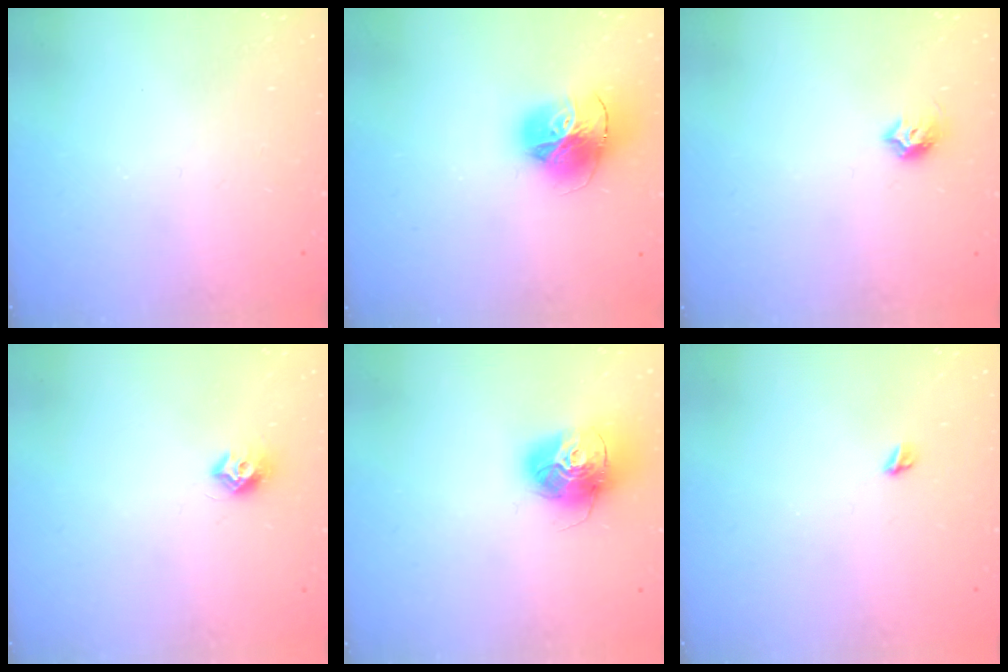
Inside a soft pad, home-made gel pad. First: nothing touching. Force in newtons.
{"total": 17.3, "press": 17.2, "slide": 1.8}
{"total": 6.8, "press": 6.8, "slide": 1.0}
{"total": 7.7, "press": 7.7, "slide": 0.7}
{"total": 15.7, "press": 15.6, "slide": 1.6}
{"total": 3.9, "press": 3.8, "slide": 0.5}